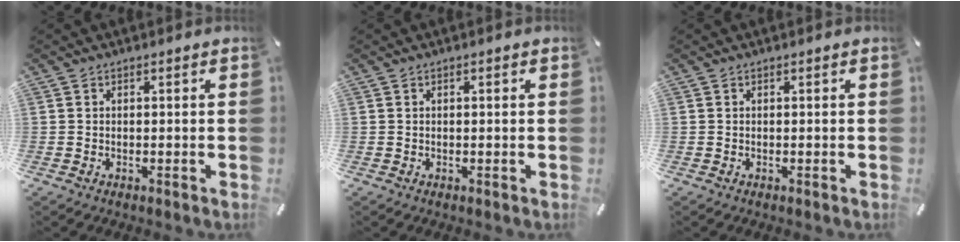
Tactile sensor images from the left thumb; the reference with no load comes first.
{"total": 0.6, "force": [0.0, 0.1, 0.6], "torque": [-0.010, 0.000, -0.001]}
{"total": 0.0}